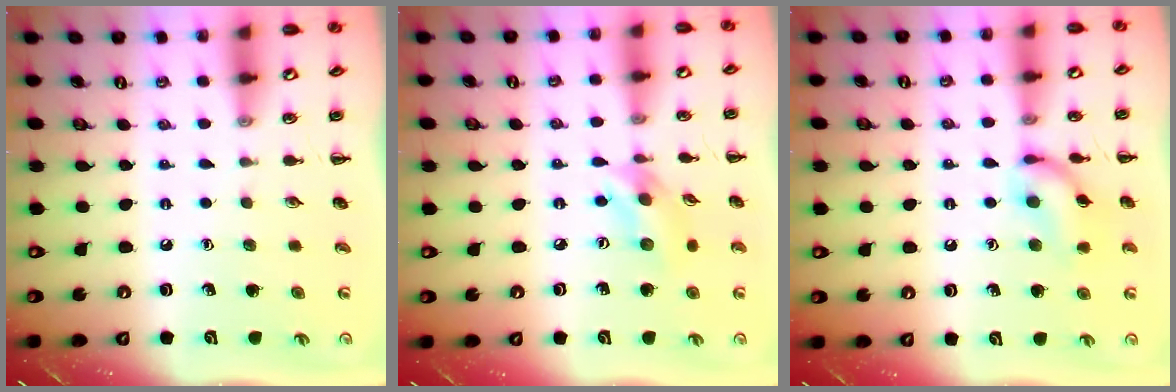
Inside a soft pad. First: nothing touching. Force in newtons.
{"total": 6.9, "press": 6.8, "slide": 0.9}
{"total": 11.9, "press": 11.8, "slide": 1.0}